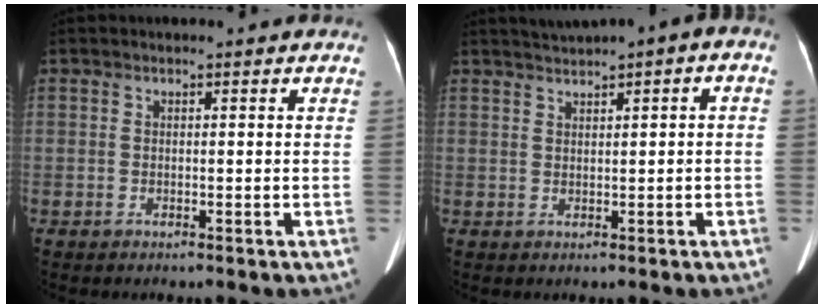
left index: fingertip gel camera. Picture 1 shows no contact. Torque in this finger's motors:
{"motor_torque": [-2.14, 0.00, -1.06, -0.11]}